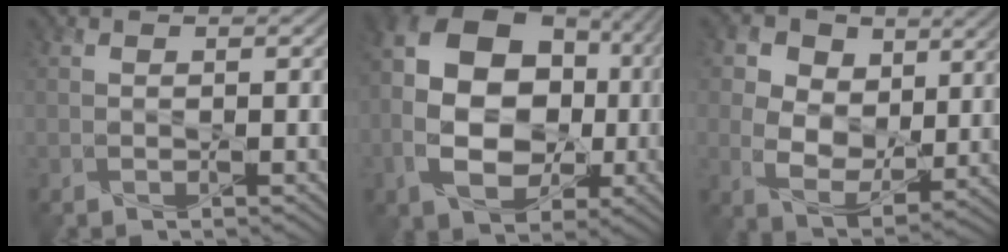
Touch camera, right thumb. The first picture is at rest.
{"total": 16.0, "force": [-1.7, 11.6, 11.0], "torque": [-0.209, -0.006, -0.026]}
{"total": 10.2, "force": [4.2, 6.9, 6.3], "torque": [-0.146, 0.001, 0.065]}